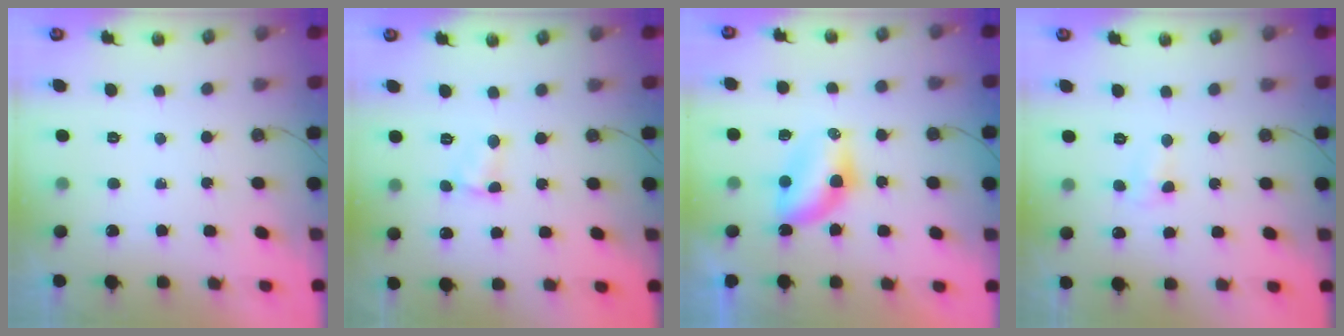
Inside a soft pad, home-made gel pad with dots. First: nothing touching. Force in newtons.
{"total": 3.3, "press": 3.3, "slide": 0.4}
{"total": 6.3, "press": 6.3, "slide": 0.2}
{"total": 5.1, "press": 5.1, "slide": 0.7}